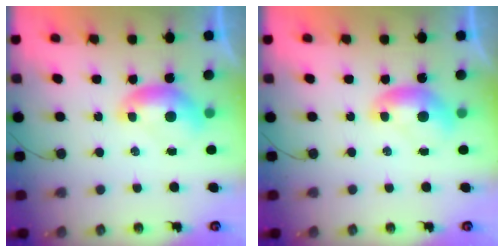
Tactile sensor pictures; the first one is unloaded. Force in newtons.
{"total": 0.0}